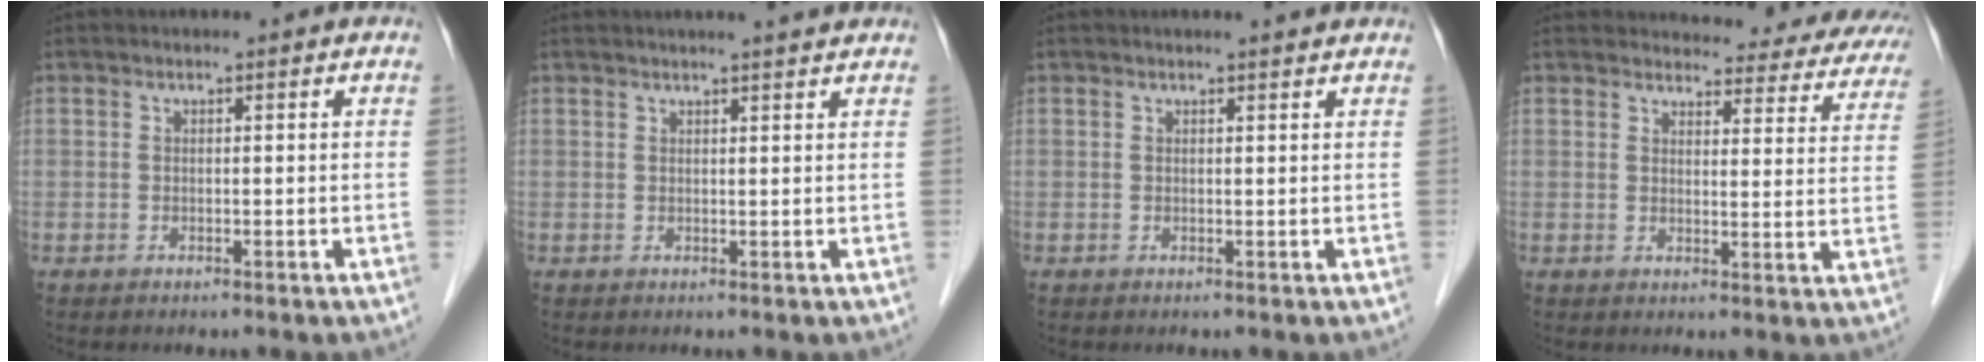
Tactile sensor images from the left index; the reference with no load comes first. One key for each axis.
{"total": 4.2, "fx": 3.8, "fy": -0.1, "fz": 1.8, "tx": -0.027, "ty": 0.014, "tz": 0.043}
{"total": 1.8, "fx": 1.7, "fy": 0.0, "fz": 0.6, "tx": -0.013, "ty": 0.003, "tz": 0.020}
{"total": 17.9, "fx": 16.9, "fy": 4.7, "fz": 4.0, "tx": -0.012, "ty": -0.049, "tz": 0.165}